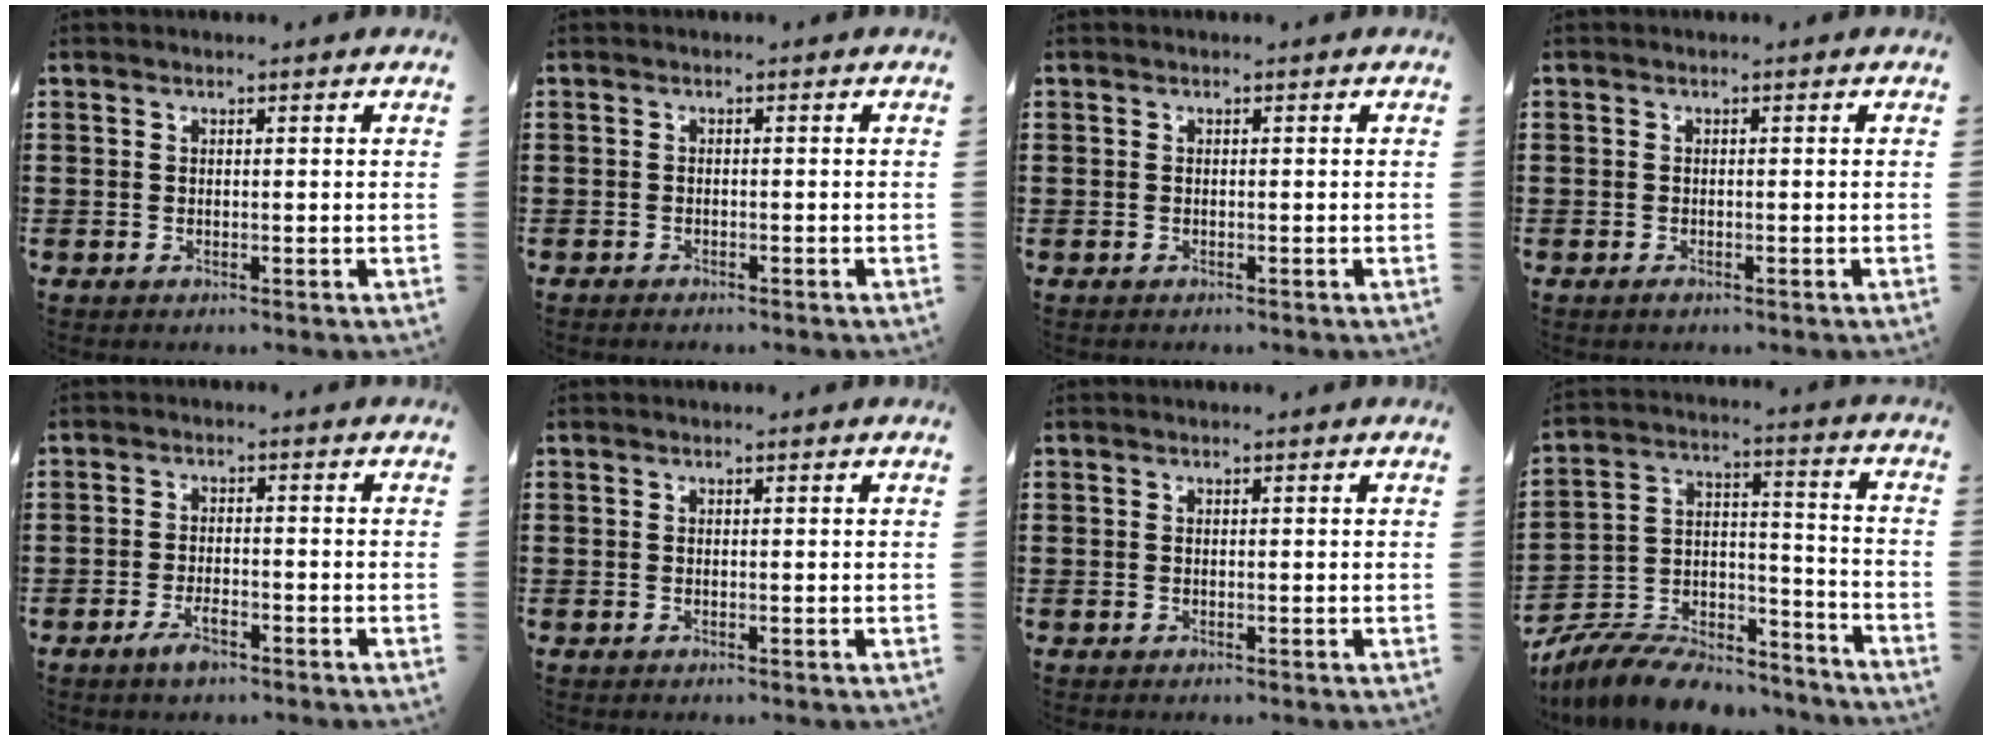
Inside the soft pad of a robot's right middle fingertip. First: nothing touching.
{"total": 0.9, "force": [-0.9, 0.3, 0.0], "torque": [-0.001, 0.003, -0.020]}
{"total": 0.5, "force": [-0.3, 0.4, 0.0], "torque": [0.000, 0.005, -0.008]}
{"total": 0.7, "force": [-0.6, 0.4, 0.2], "torque": [-0.003, 0.001, -0.012]}
{"total": 3.7, "force": [-2.3, 1.2, 2.7], "torque": [-0.058, -0.002, -0.045]}
{"total": 0.0}
{"total": 0.0}
{"total": 9.7, "force": [-9.1, 2.3, 2.5], "torque": [-0.045, 0.019, -0.181]}